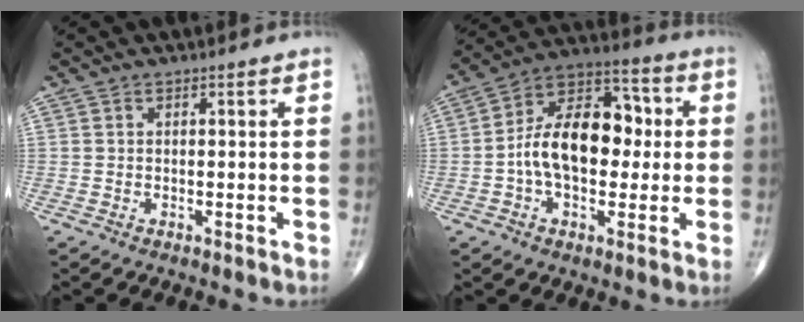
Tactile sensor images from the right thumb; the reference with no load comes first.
{"total": 16.8, "force": [-0.1, 10.4, 13.2], "torque": [-0.192, 0.039, -0.011]}